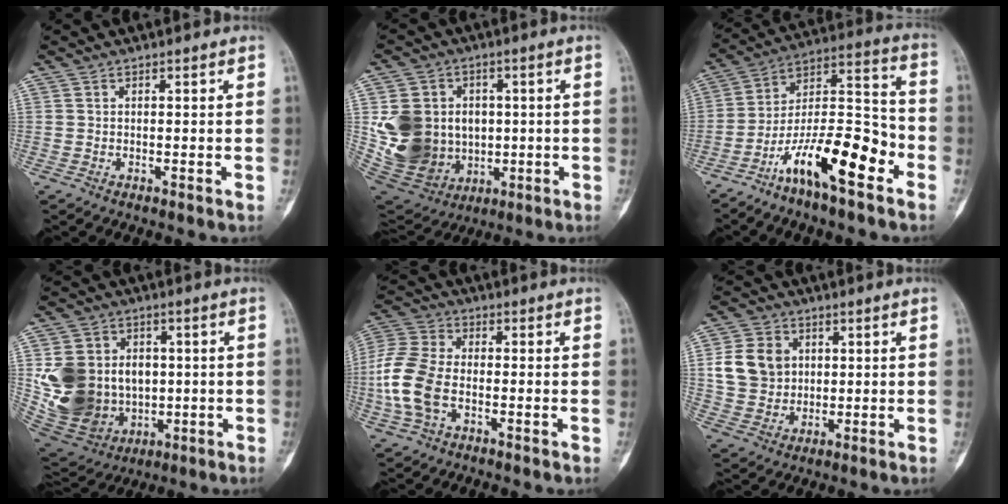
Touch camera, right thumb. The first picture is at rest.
{"total": 18.0, "force": [0.4, 15.2, 9.7], "torque": [-0.161, 0.003, 0.036]}
{"total": 17.2, "force": [-9.2, 5.1, 13.6], "torque": [-0.226, 0.085, -0.163]}
{"total": 19.6, "force": [0.3, 16.0, 11.3], "torque": [-0.196, 0.003, 0.036]}
{"total": 11.8, "force": [-2.4, 7.5, 8.8], "torque": [-0.199, 0.021, -0.054]}
{"total": 9.9, "force": [1.9, 8.5, 4.8], "torque": [-0.064, -0.001, 0.040]}